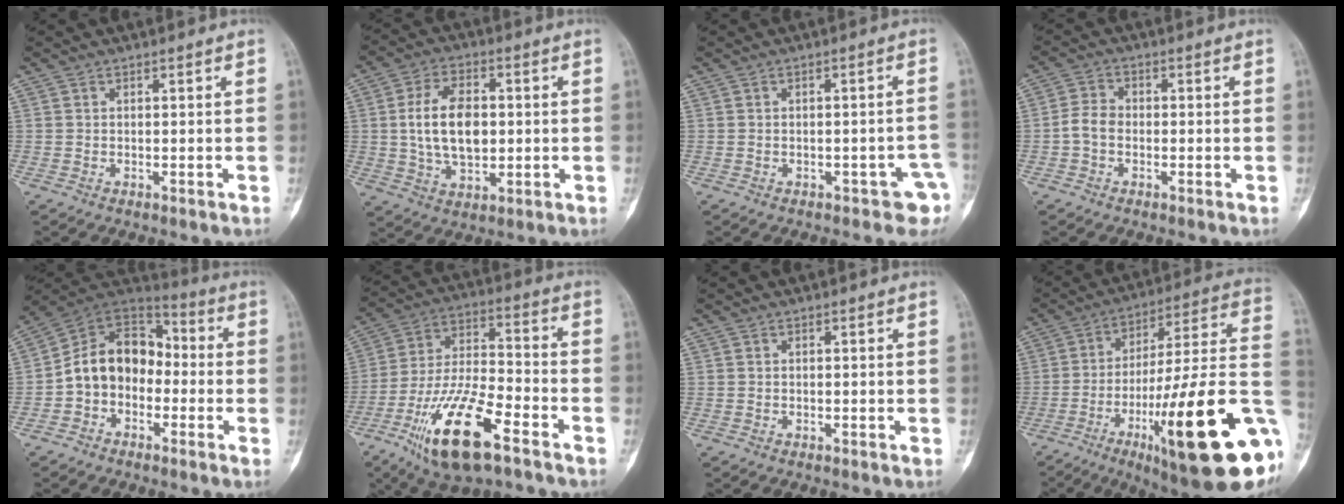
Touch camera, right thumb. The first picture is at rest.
{"total": 12.1, "force": [0.8, 7.3, 9.6], "torque": [-0.161, 0.002, 0.019]}
{"total": 4.6, "force": [-2.4, 2.5, 3.0], "torque": [-0.019, 0.021, -0.027]}
{"total": 3.8, "force": [-1.0, 2.8, 2.4], "torque": [-0.044, 0.014, -0.027]}
{"total": 13.1, "force": [-2.2, 10.1, 8.0], "torque": [-0.109, 0.057, -0.053]}
{"total": 18.8, "force": [-10.3, 6.4, 14.4], "torque": [-0.277, 0.050, -0.186]}
{"total": 0.0}
{"total": 31.2, "force": [-9.9, 6.4, 28.8], "torque": [-0.376, 0.027, -0.144]}